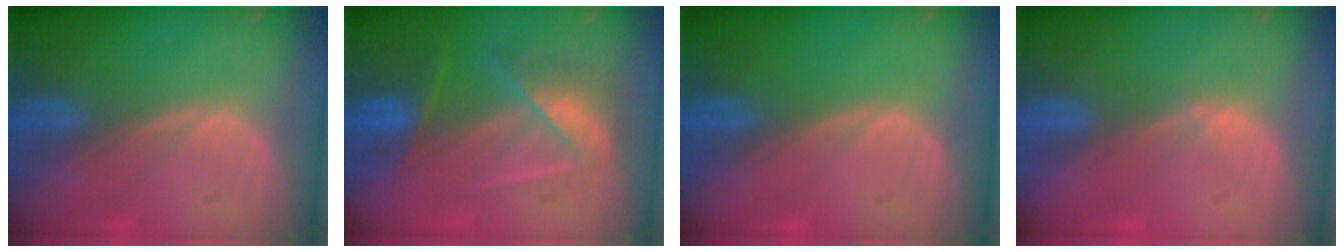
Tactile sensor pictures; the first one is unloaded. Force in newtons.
{"total": 7.3, "press": 6.5, "slide": 3.4}
{"total": 0.0}
{"total": 0.7, "press": 0.7, "slide": 0.3}